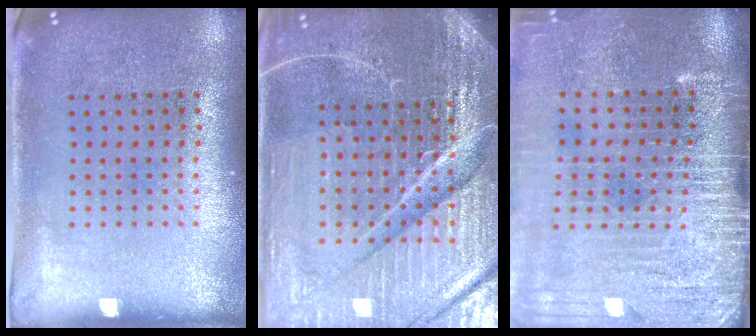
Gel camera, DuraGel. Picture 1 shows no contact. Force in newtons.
{"total": 6.5, "press": 5.8, "slide": 3.0}
{"total": 4.1, "press": 3.5, "slide": 2.0}